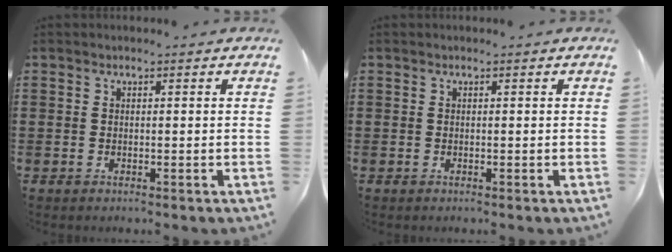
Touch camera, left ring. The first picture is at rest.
{"total": 0.0}